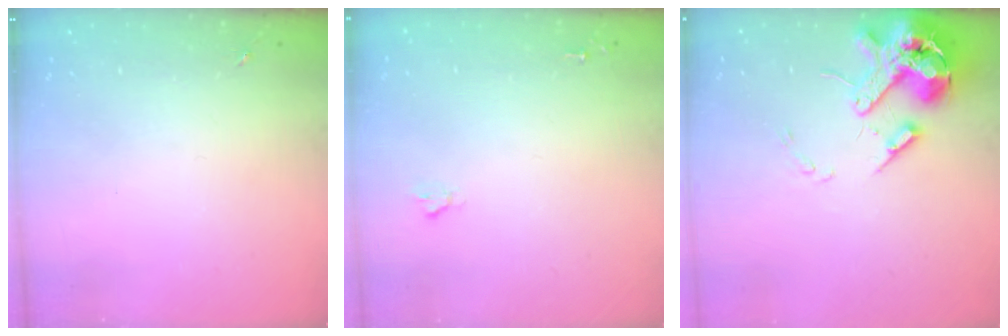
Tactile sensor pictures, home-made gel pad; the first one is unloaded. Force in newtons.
{"total": 1.6, "press": 1.6, "slide": 0.2}
{"total": 15.3, "press": 15.1, "slide": 2.6}